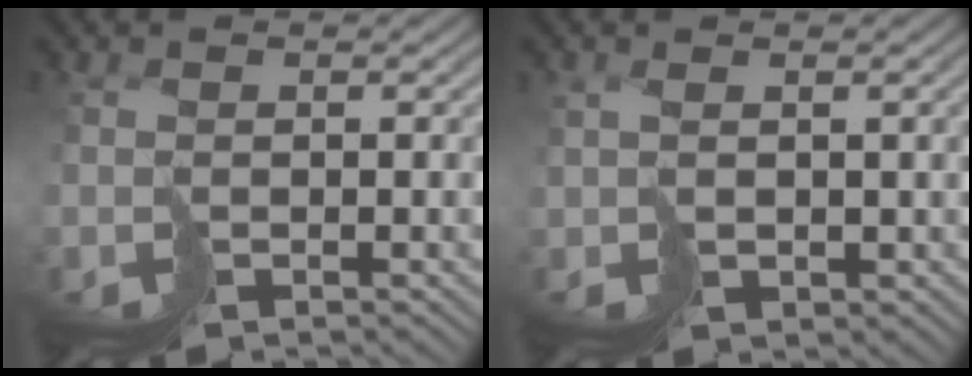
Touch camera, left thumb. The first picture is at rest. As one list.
[{"total": 2.6, "force": [1.0, 1.1, 2.1], "torque": [-0.047, 0.002, 0.026]}]